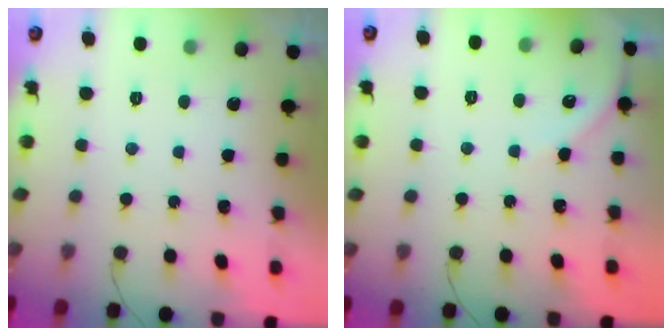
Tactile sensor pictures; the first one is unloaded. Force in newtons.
{"total": 3.2, "press": 3.1, "slide": 0.5}